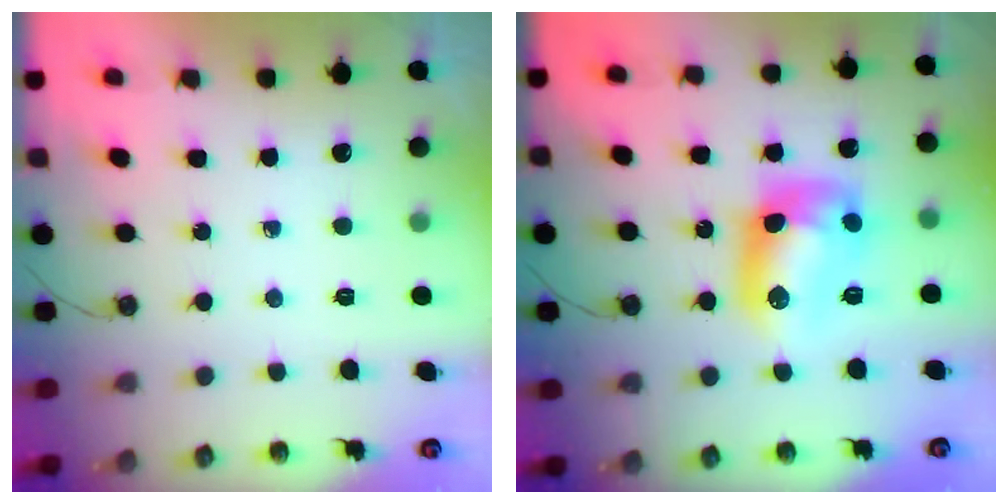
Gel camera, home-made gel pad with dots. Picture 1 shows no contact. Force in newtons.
{"total": 12.0, "press": 11.9, "slide": 0.7}